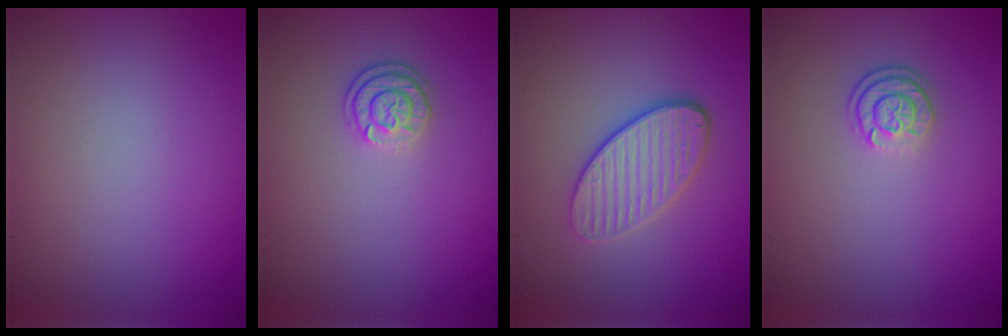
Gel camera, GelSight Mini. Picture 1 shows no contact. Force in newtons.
{"total": 2.5, "press": 2.0, "slide": 1.5}
{"total": 4.1, "press": 3.3, "slide": 2.4}
{"total": 2.4, "press": 1.9, "slide": 1.5}